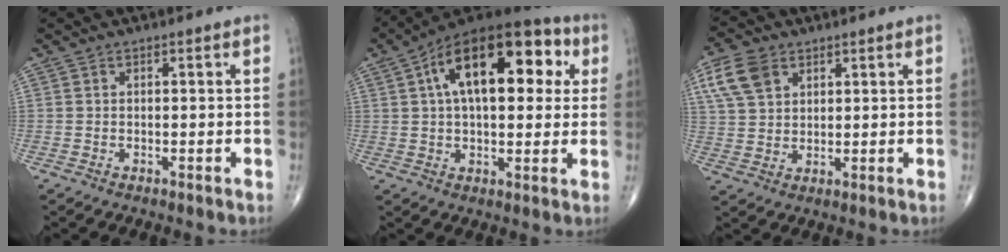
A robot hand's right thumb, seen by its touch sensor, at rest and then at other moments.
{"total": 22.3, "force": [6.3, 11.2, 18.2], "torque": [-0.257, 0.028, 0.089]}
{"total": 8.3, "force": [3.9, 5.6, 4.7], "torque": [-0.086, -0.003, 0.077]}